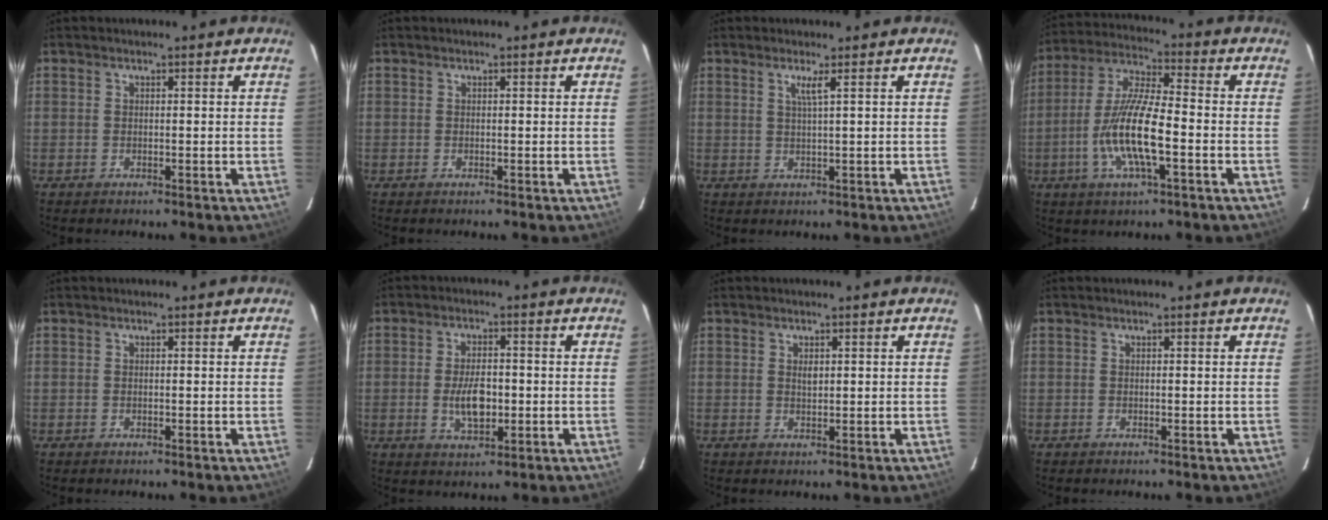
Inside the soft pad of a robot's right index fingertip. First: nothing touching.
{"total": 0.0}
{"total": 2.0, "force": [0.9, -0.6, 1.6], "torque": [-0.028, -0.004, 0.017]}
{"total": 13.4, "force": [-3.9, 2.8, 12.5], "torque": [-0.257, -0.004, -0.076]}
{"total": 0.0}
{"total": 6.7, "force": [-1.2, 3.3, 5.6], "torque": [-0.108, -0.003, -0.017]}
{"total": 1.2, "force": [0.4, 0.7, 0.9], "torque": [-0.015, 0.002, 0.007]}
{"total": 0.0}